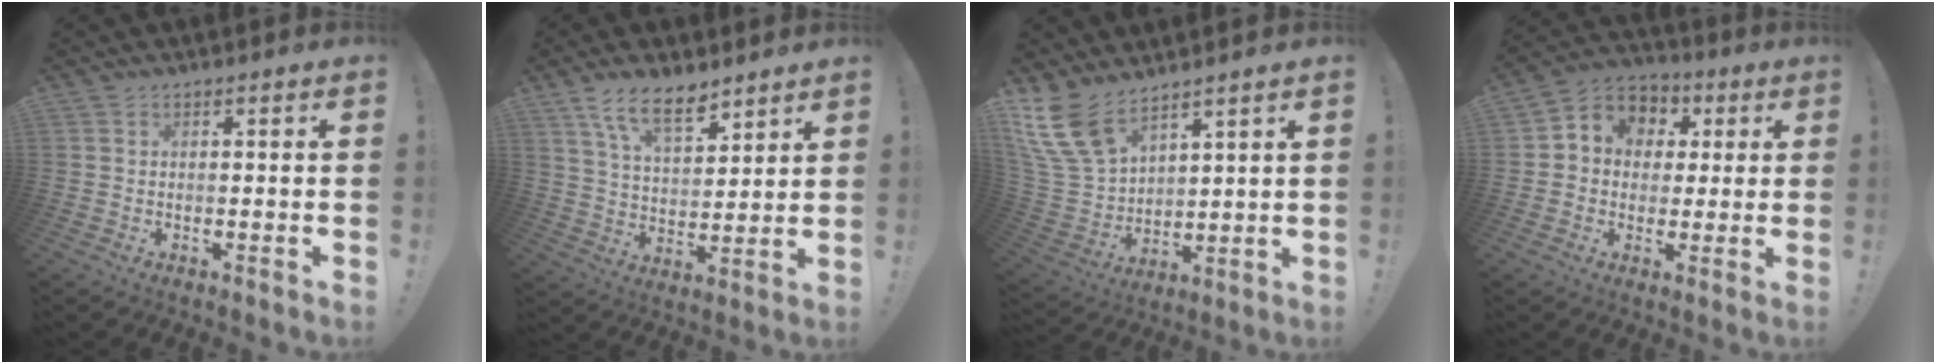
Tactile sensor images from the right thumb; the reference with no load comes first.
{"total": 12.0, "force": [8.6, 4.8, 6.8], "torque": [-0.117, -0.047, 0.156]}
{"total": 14.2, "force": [10.5, 7.1, 6.5], "torque": [-0.155, -0.062, 0.204]}
{"total": 7.8, "force": [0.7, 7.3, 2.6], "torque": [-0.039, -0.001, 0.019]}